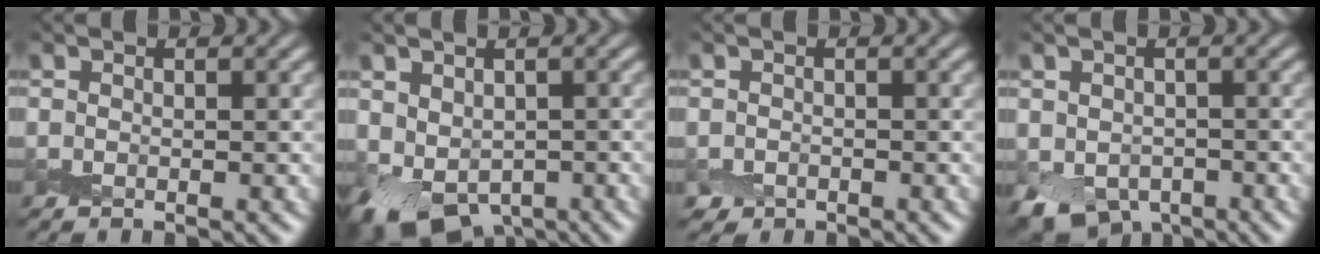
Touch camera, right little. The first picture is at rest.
{"total": 6.7, "force": [-2.5, 4.5, 4.3], "torque": [-0.074, -0.030, -0.025]}
{"total": 1.1, "force": [-0.8, 0.8, 0.0], "torque": [0.005, -0.004, -0.017]}
{"total": 5.4, "force": [-2.8, 3.6, 2.9], "torque": [-0.055, -0.020, -0.044]}